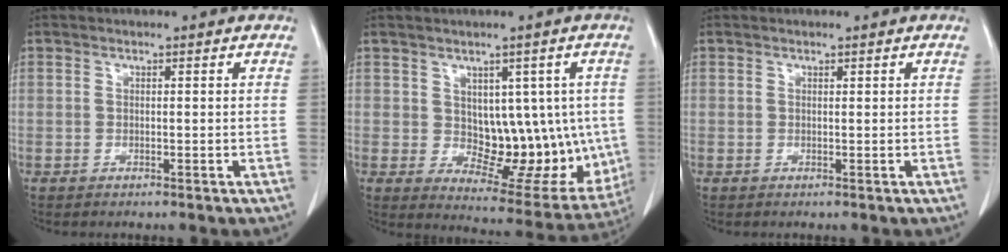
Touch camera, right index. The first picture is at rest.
{"total": 13.6, "force": [0.1, 7.2, 11.5], "torque": [-0.125, 0.005, 0.026]}
{"total": 0.0}